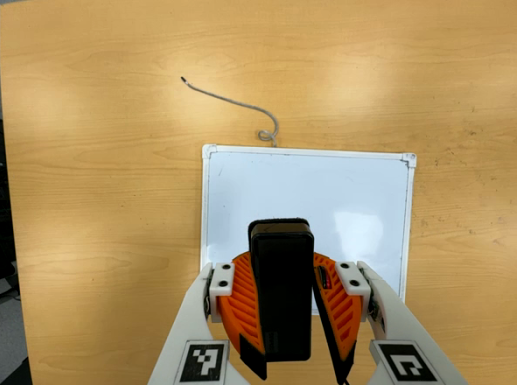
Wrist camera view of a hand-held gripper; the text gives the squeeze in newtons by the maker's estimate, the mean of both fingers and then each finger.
{"total": 11.2, "left": 10.1, "right": 12.3}